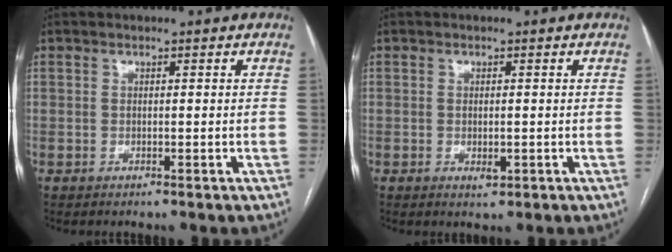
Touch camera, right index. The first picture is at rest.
{"total": 1.5, "force": [-0.4, 0.6, 1.3], "torque": [-0.023, -0.001, 0.001]}